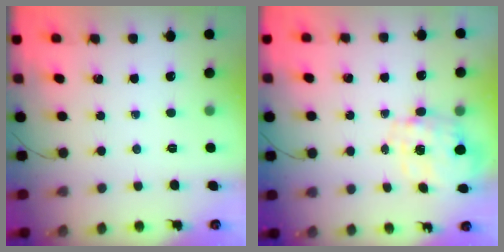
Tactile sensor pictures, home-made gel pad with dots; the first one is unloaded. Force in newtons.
{"total": 2.7, "press": 2.6, "slide": 0.8}